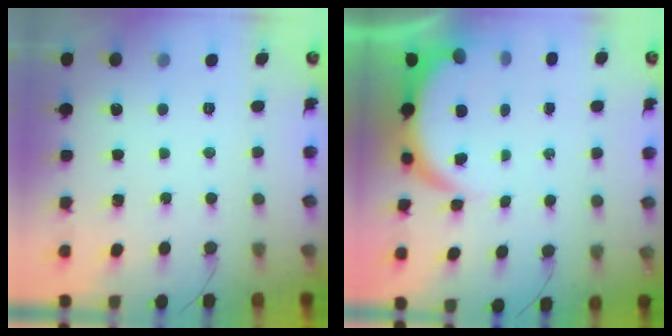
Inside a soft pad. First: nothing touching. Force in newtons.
{"total": 7.1, "press": 7.1, "slide": 0.9}